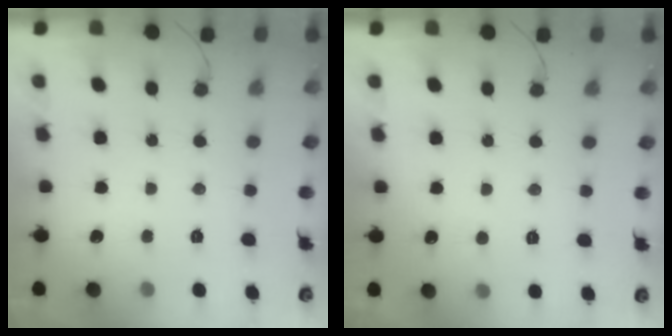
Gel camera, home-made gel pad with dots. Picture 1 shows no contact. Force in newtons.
{"total": 3.6, "press": 3.6, "slide": 0.4}